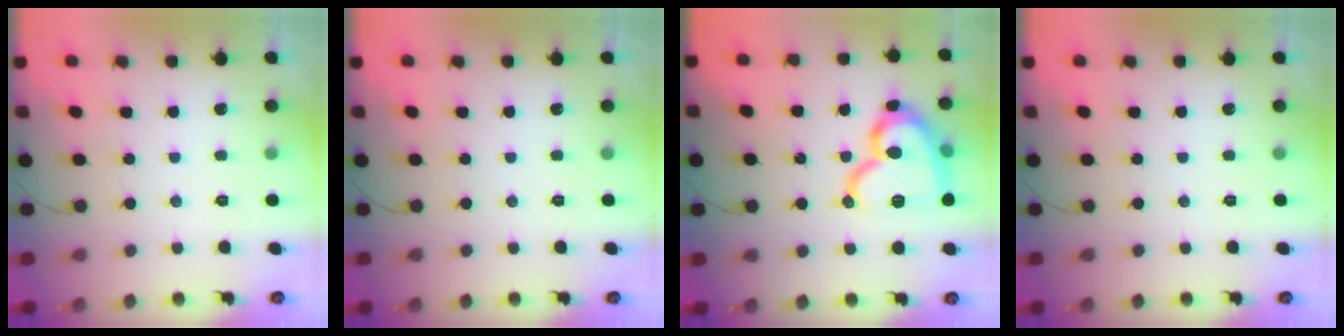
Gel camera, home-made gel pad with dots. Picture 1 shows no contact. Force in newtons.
{"total": 0.0}
{"total": 19.2, "press": 19.1, "slide": 1.6}
{"total": 0.0}